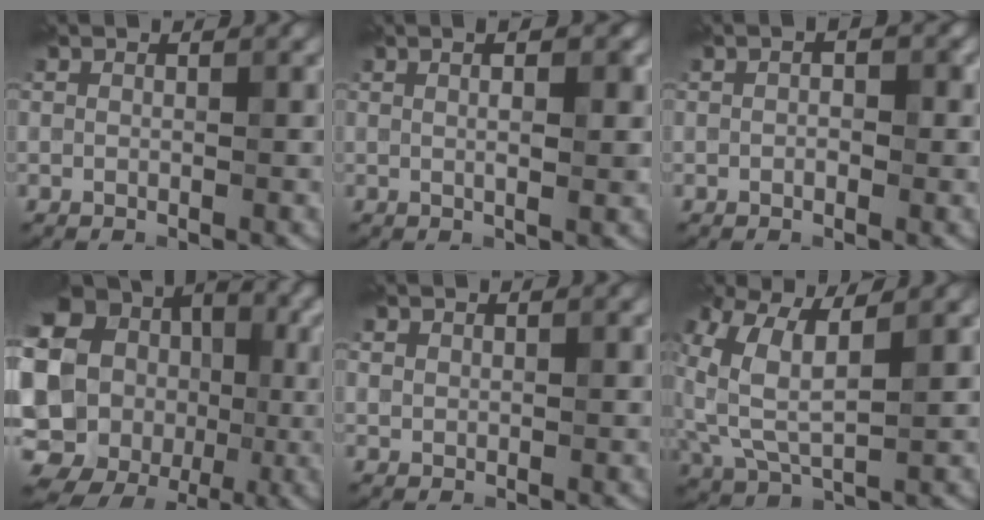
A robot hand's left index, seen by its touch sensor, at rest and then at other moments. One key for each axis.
{"total": 2.8, "fx": 0.7, "fy": 0.7, "fz": 2.6, "tx": -0.026, "ty": 0.000, "tz": 0.008}
{"total": 1.6, "fx": 0.1, "fy": 0.9, "fz": 1.3, "tx": -0.020, "ty": 0.004, "tz": -0.002}
{"total": 18.8, "fx": -0.5, "fy": 16.1, "fz": 9.7, "tx": -0.195, "ty": 0.030, "tz": -0.014}
{"total": 0.7, "fx": 0.4, "fy": 0.6, "fz": 0.2, "tx": -0.005, "ty": -0.005, "tz": 0.017}
{"total": 6.1, "fx": 1.6, "fy": 2.7, "fz": 5.2, "tx": -0.134, "ty": 0.007, "tz": 0.033}